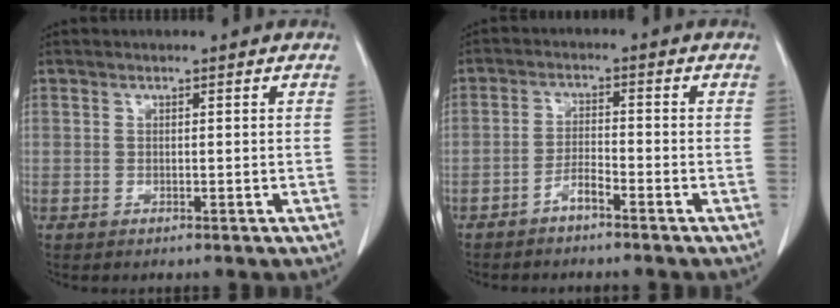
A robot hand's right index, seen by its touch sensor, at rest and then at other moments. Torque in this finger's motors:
{"motor_torque": [0.29, -0.22, 0.02, 0.01]}